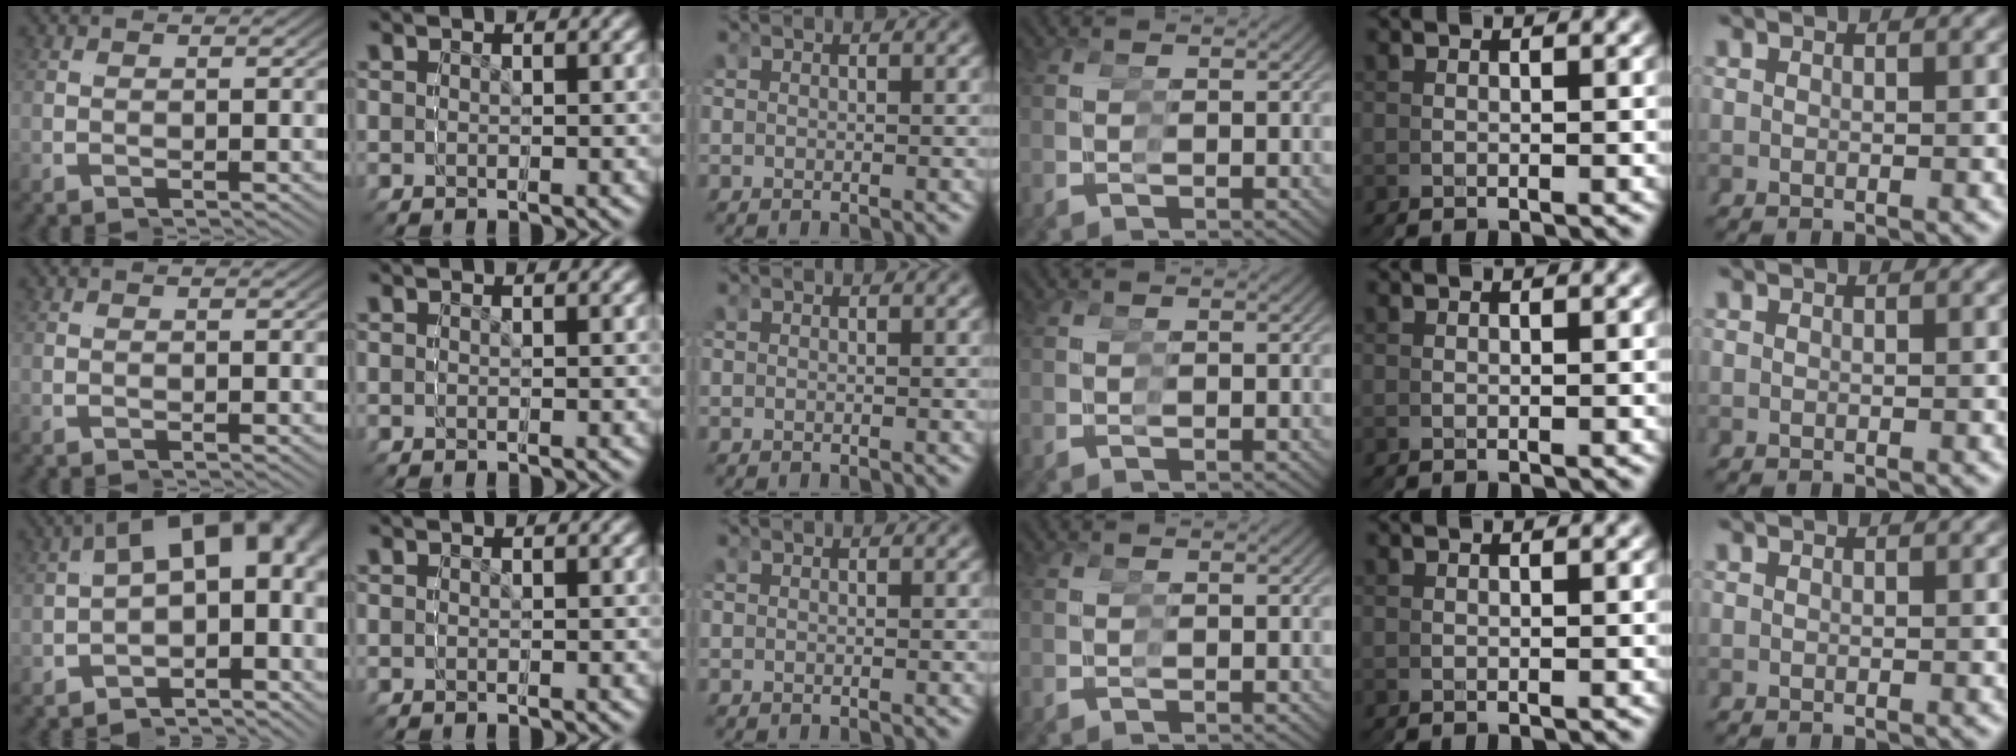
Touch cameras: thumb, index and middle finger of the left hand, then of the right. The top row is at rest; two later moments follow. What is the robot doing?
{"motion": "grasp_and_lifting", "object": "legos"}